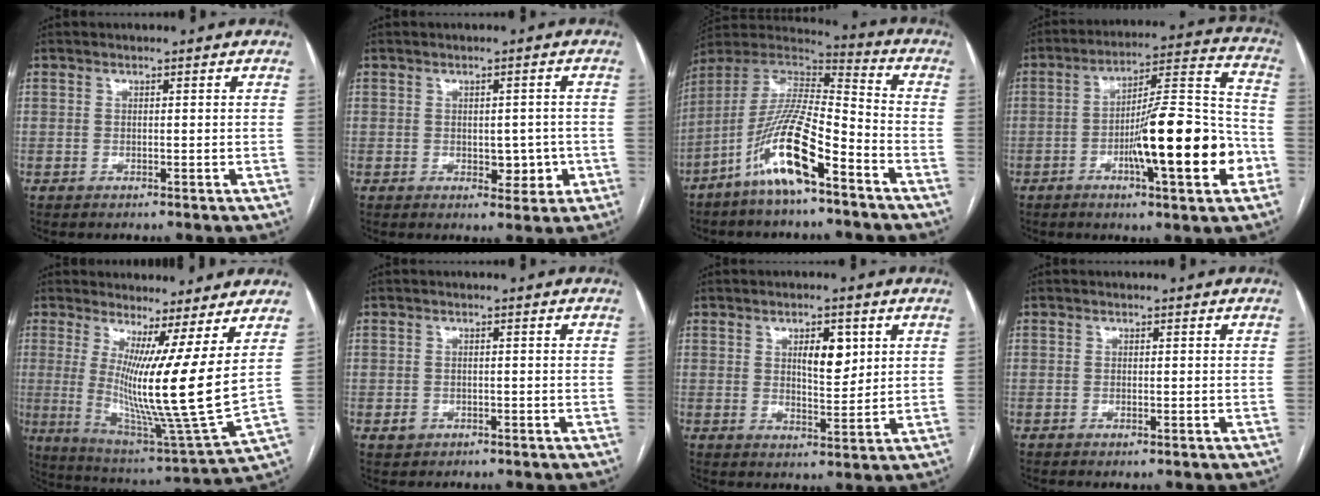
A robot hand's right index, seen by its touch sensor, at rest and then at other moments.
{"total": 3.8, "force": [-0.7, 2.4, 2.9], "torque": [-0.028, 0.007, 0.000]}
{"total": 14.9, "force": [-8.5, 2.3, 12.1], "torque": [-0.246, -0.003, -0.157]}
{"total": 17.8, "force": [-5.5, 2.3, 16.7], "torque": [-0.258, 0.008, -0.082]}
{"total": 14.1, "force": [3.5, -1.8, 13.6], "torque": [-0.245, -0.054, 0.062]}
{"total": 1.7, "force": [-0.9, 1.3, 0.6], "torque": [-0.015, 0.003, -0.007]}
{"total": 5.4, "force": [2.0, 2.1, 4.5], "torque": [-0.073, -0.003, 0.035]}
{"total": 0.7, "force": [-0.5, 0.1, 0.5], "torque": [-0.009, -0.002, -0.005]}